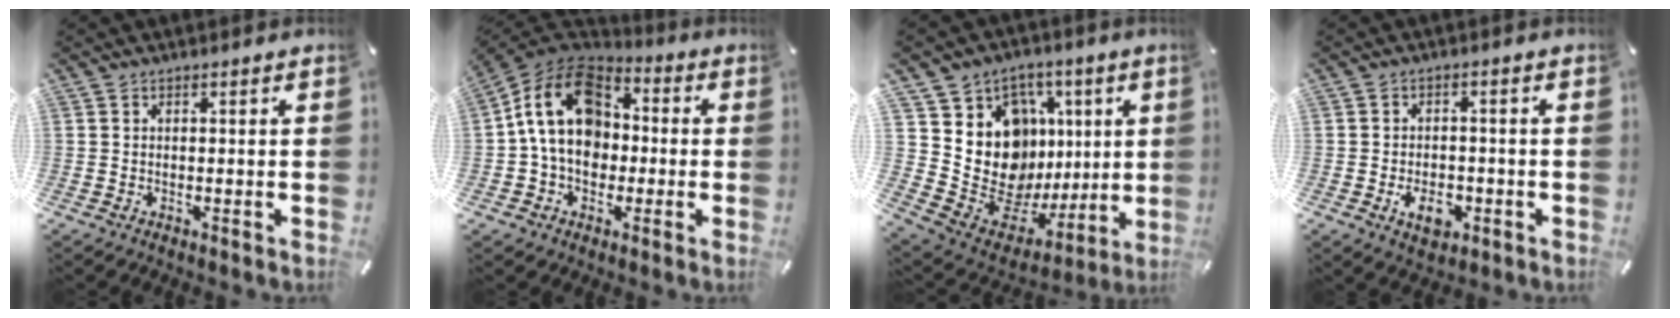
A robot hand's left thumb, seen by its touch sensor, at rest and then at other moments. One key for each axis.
{"total": 16.2, "fx": 0.3, "fy": 12.7, "fz": 10.1, "tx": -0.211, "ty": 0.014, "tz": 0.004}
{"total": 17.6, "fx": 2.2, "fy": 15.8, "fz": 7.5, "tx": -0.113, "ty": -0.039, "tz": 0.077}
{"total": 5.9, "fx": -2.2, "fy": 3.9, "fz": 3.7, "tx": -0.070, "ty": 0.003, "tz": -0.042}